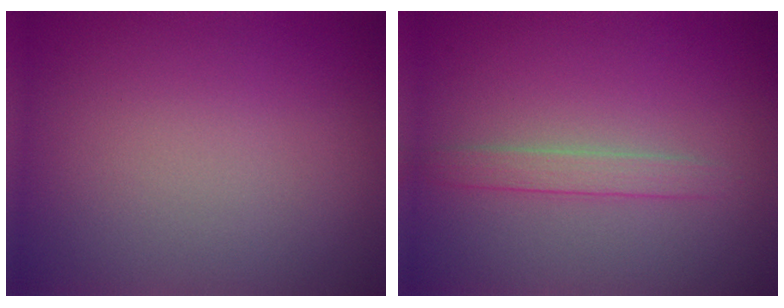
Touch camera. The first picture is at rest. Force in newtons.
{"total": 1.6, "press": 1.6, "slide": 0.0}